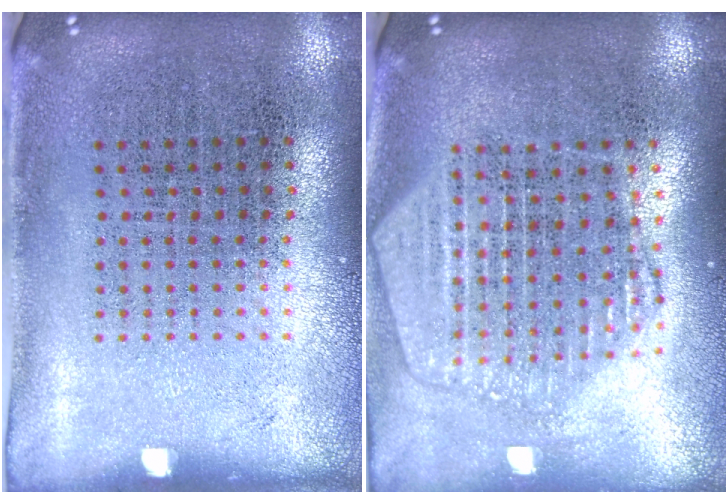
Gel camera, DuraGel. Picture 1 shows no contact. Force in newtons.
{"total": 2.2, "press": 2.0, "slide": 1.0}